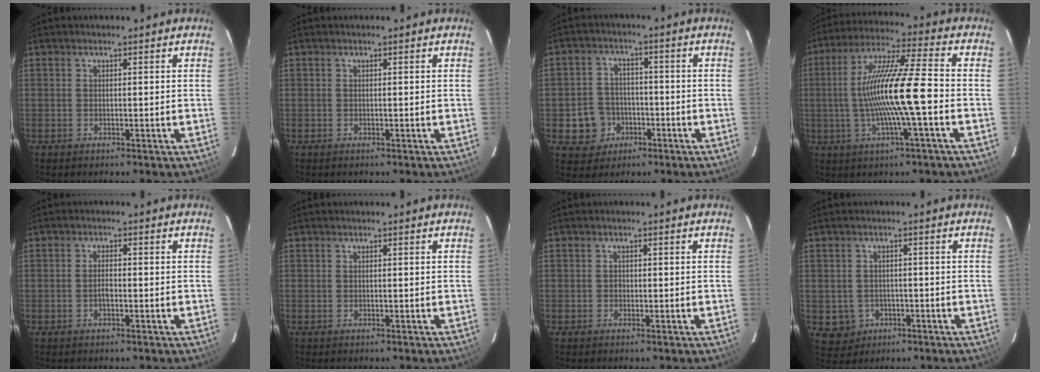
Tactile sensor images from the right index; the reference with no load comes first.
{"total": 0.0}
{"total": 7.3, "force": [-2.5, 6.7, 1.5], "torque": [-0.048, 0.022, -0.027]}
{"total": 14.7, "force": [-2.3, 0.3, 14.6], "torque": [-0.274, 0.007, -0.041]}
{"total": 1.9, "force": [-0.7, 0.7, 1.6], "torque": [-0.032, 0.003, -0.013]}
{"total": 0.0}
{"total": 0.6, "force": [-0.2, 0.5, 0.1], "torque": [0.001, 0.000, -0.004]}
{"total": 4.7, "force": [-1.2, 4.4, 0.8], "torque": [-0.026, 0.009, -0.005]}